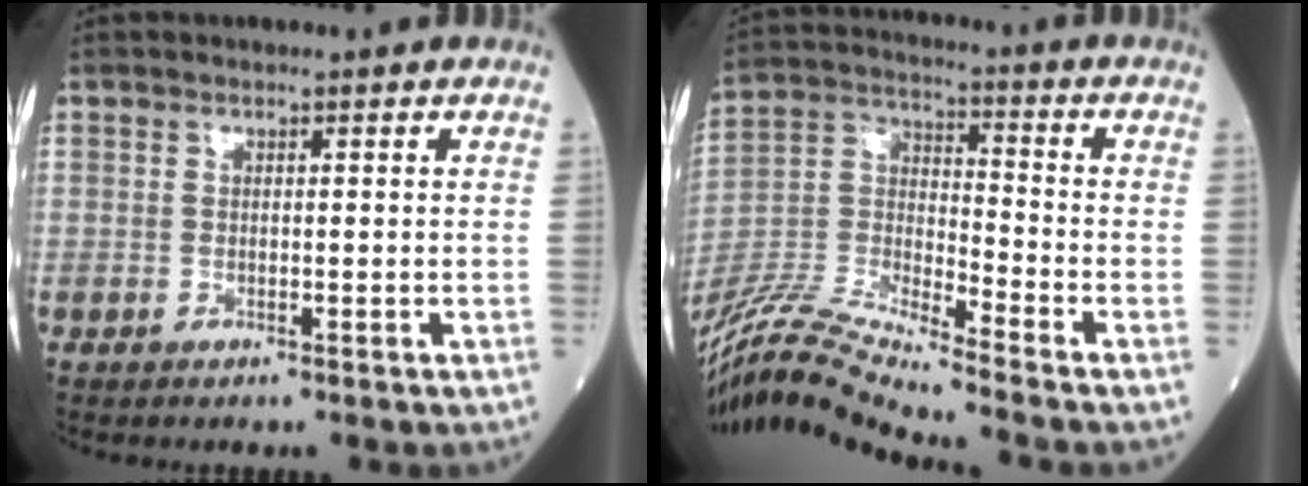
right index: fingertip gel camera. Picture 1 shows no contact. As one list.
[{"total": 16.3, "force": [-15.1, -1.6, 6.1], "torque": [-0.124, 0.001, -0.285]}]